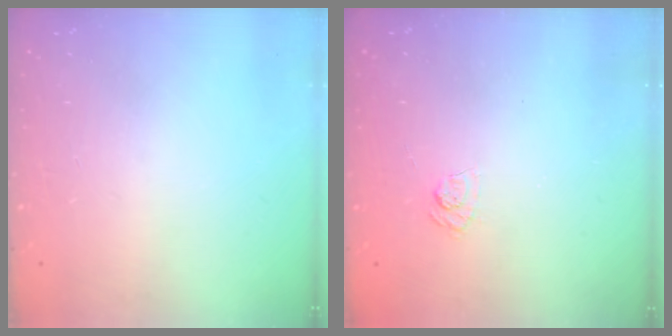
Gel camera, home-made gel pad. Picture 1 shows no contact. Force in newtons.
{"total": 4.5, "press": 4.3, "slide": 1.4}